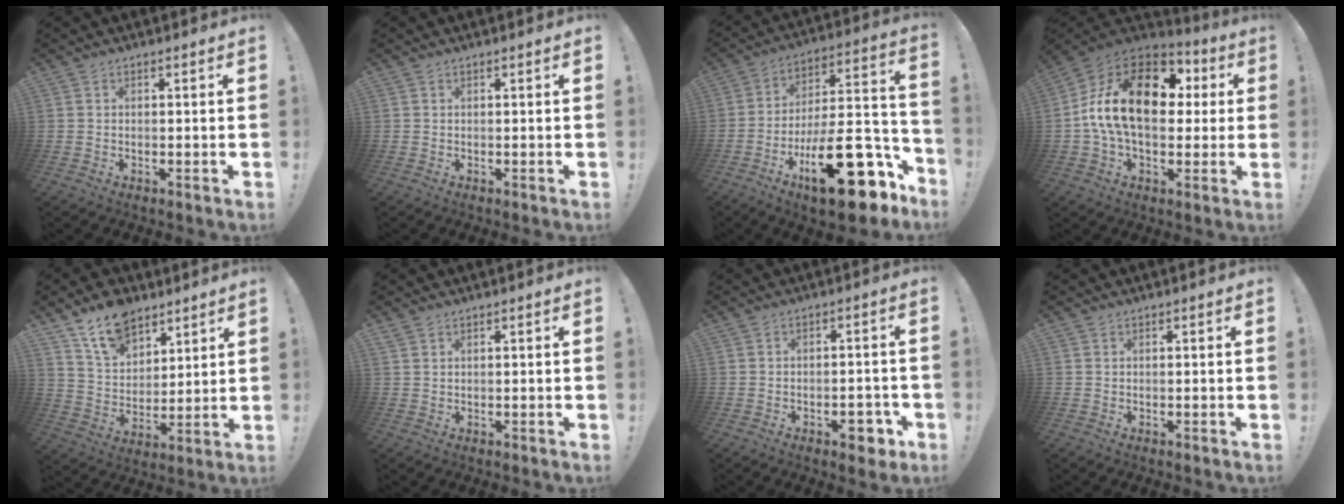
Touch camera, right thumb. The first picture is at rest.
{"total": 0.0}
{"total": 27.4, "force": [-12.1, 10.3, 22.3], "torque": [-0.333, 0.072, -0.182]}
{"total": 22.1, "force": [2.9, 13.2, 17.5], "torque": [-0.296, 0.010, 0.053]}
{"total": 13.7, "force": [10.0, 8.0, 4.9], "torque": [-0.087, -0.062, 0.189]}
{"total": 0.9, "force": [0.7, 0.4, 0.3], "torque": [-0.009, 0.001, 0.014]}
{"total": 5.3, "force": [-2.8, 2.7, 3.6], "torque": [-0.031, 0.014, -0.047]}
{"total": 0.0}